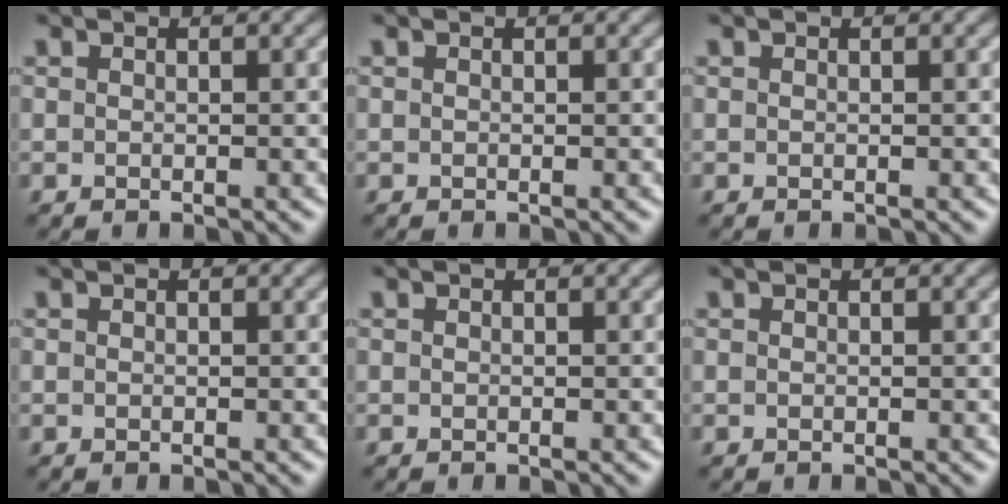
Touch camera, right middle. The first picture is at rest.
{"total": 0.0}
{"total": 0.0}
{"total": 0.0}
{"total": 0.0}
{"total": 0.0}